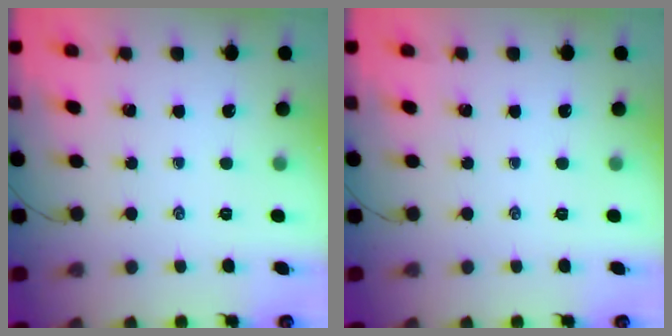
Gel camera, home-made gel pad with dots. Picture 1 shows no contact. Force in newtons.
{"total": 0.0}